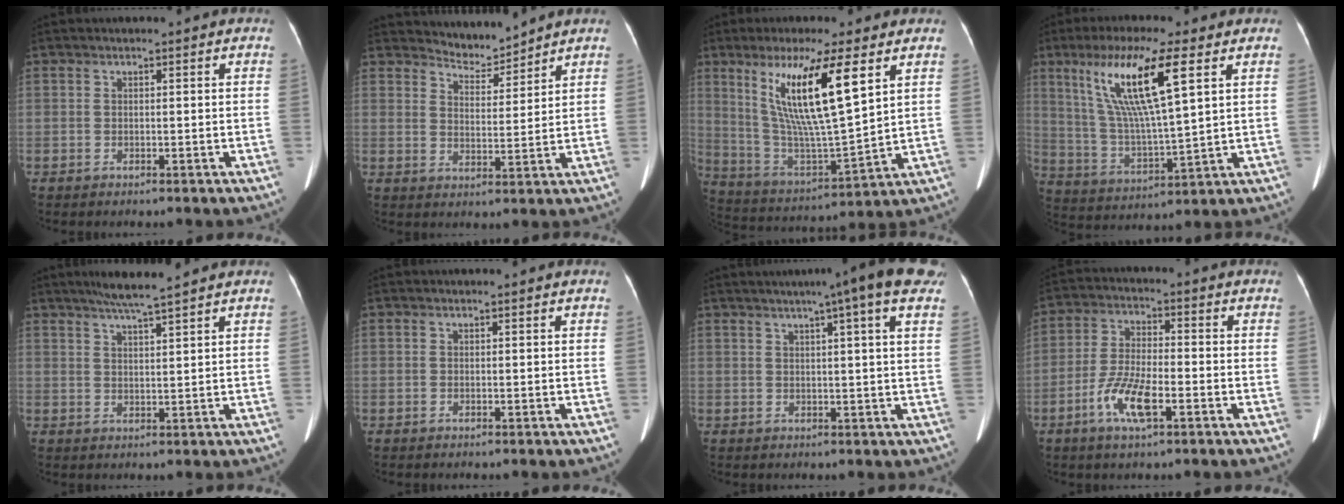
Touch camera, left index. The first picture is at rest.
{"total": 4.5, "force": [4.4, 0.3, -0.4], "torque": [0.002, -0.003, 0.078]}
{"total": 16.1, "force": [6.8, 1.4, 14.6], "torque": [-0.288, -0.010, 0.126]}
{"total": 14.6, "force": [6.3, 1.1, 13.1], "torque": [-0.270, 0.005, 0.119]}
{"total": 5.6, "force": [4.7, -0.7, 3.1], "torque": [-0.057, 0.010, 0.084]}
{"total": 0.0}
{"total": 11.1, "force": [7.5, 0.0, 8.1], "torque": [-0.110, 0.023, 0.076]}
{"total": 7.8, "force": [-3.5, 1.8, 6.7], "torque": [-0.140, -0.004, -0.068]}